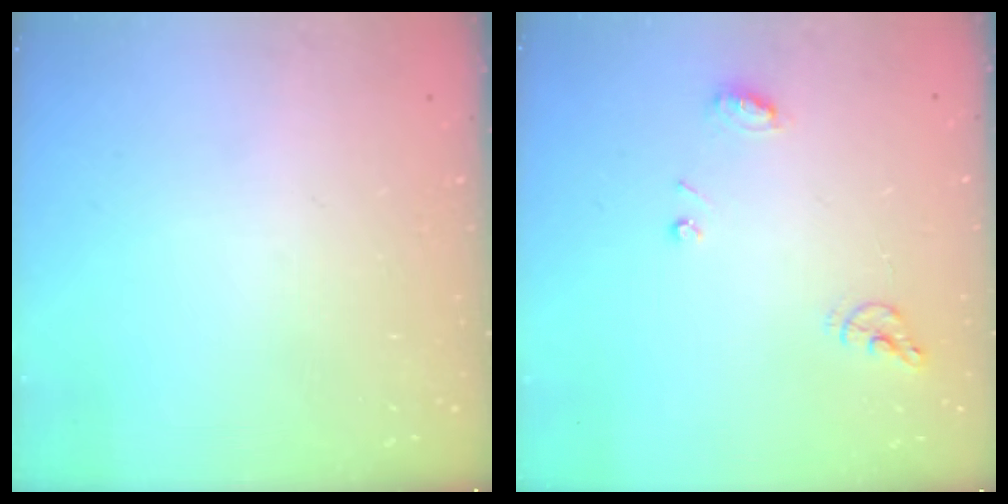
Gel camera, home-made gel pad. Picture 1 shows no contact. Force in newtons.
{"total": 7.5, "press": 7.4, "slide": 0.9}